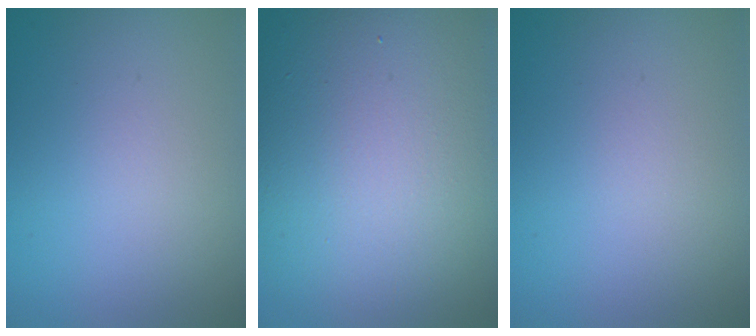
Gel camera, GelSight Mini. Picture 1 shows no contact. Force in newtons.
{"total": 15.9, "press": 15.9, "slide": 0.8}
{"total": 0.0}